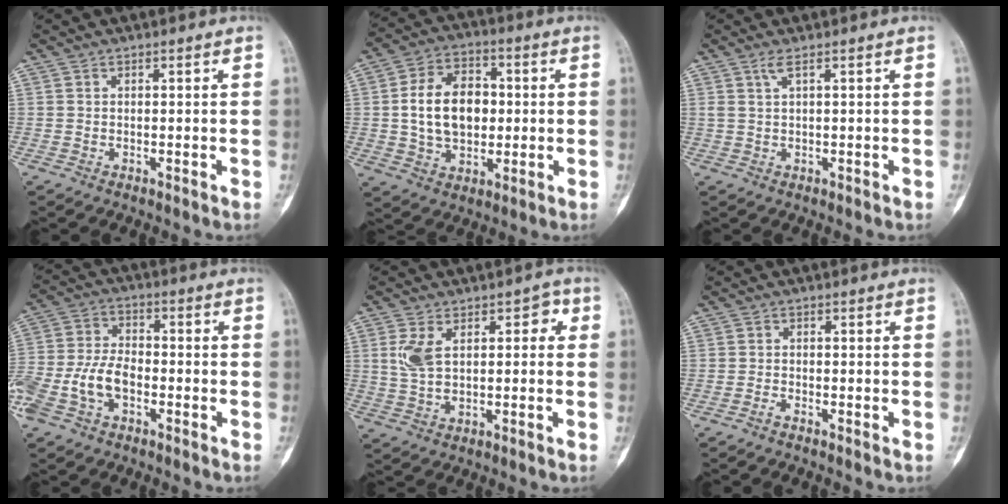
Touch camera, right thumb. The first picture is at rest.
{"total": 13.4, "force": [0.7, 9.2, 9.7], "torque": [-0.142, 0.012, 0.012]}
{"total": 1.7, "force": [0.9, -0.1, 1.5], "torque": [-0.041, 0.000, 0.024]}
{"total": 11.6, "force": [-4.2, 7.0, 8.3], "torque": [-0.182, 0.029, -0.083]}
{"total": 7.9, "force": [1.8, 4.6, 6.1], "torque": [-0.091, 0.004, 0.034]}
{"total": 1.1, "force": [-0.9, 0.3, 0.5], "torque": [-0.012, 0.002, -0.020]}